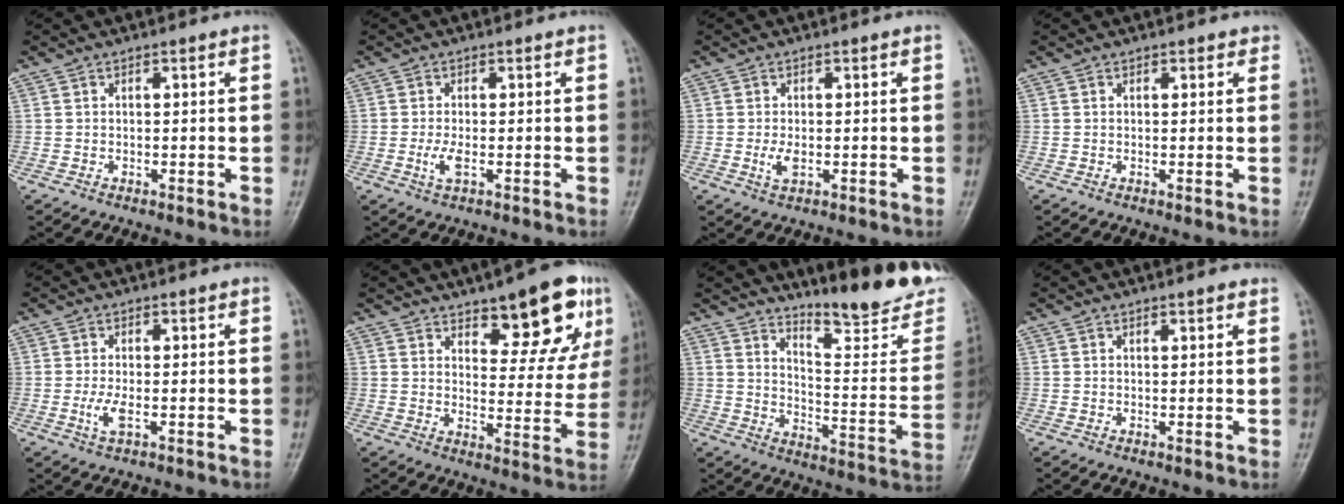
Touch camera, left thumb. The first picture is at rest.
{"total": 2.7, "force": [-0.4, 0.8, 2.5], "torque": [-0.061, -0.003, -0.006]}
{"total": 2.4, "force": [-0.2, 1.1, 2.1], "torque": [-0.048, -0.005, -0.002]}
{"total": 1.0, "force": [0.8, 0.7, 0.2], "torque": [0.010, -0.004, 0.004]}
{"total": 3.0, "force": [-0.5, 0.9, 2.8], "torque": [-0.067, -0.004, -0.008]}
{"total": 13.8, "force": [8.5, 5.1, 9.6], "torque": [-0.078, -0.047, 0.118]}
{"total": 18.5, "force": [15.9, 2.7, 9.1], "torque": [-0.104, -0.136, 0.226]}
{"total": 1.2, "force": [1.0, 0.3, 0.7], "torque": [-0.006, -0.002, 0.012]}